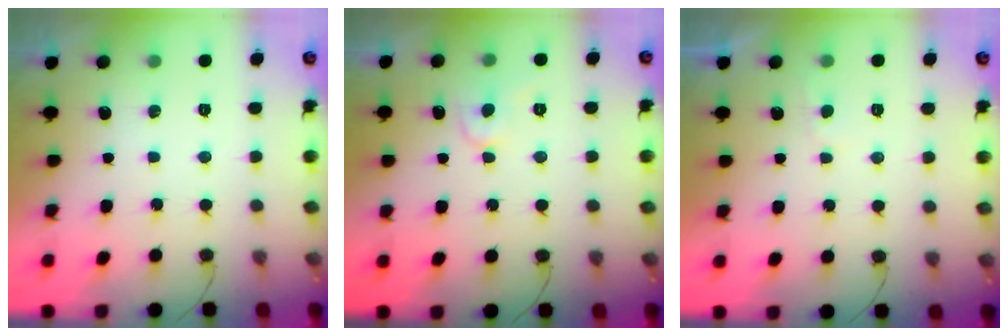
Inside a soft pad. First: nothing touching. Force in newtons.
{"total": 6.0, "press": 6.0, "slide": 0.6}
{"total": 1.4, "press": 1.4, "slide": 0.2}